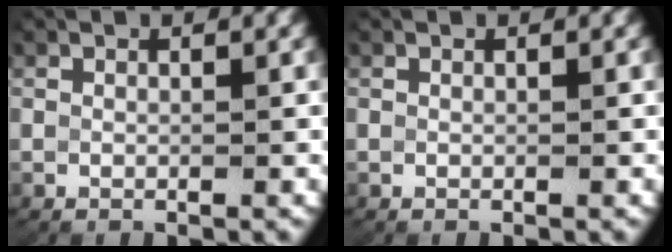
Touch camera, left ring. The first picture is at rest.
{"total": 0.0}